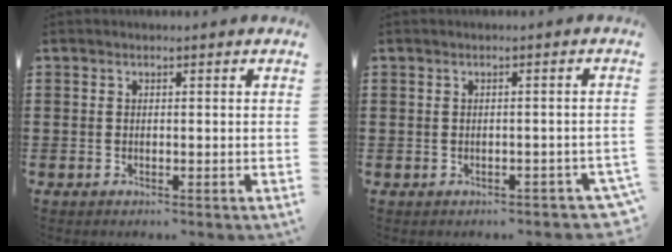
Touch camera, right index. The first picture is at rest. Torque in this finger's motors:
{"motor_torque": [1.14, -0.82, -0.04, -0.21]}